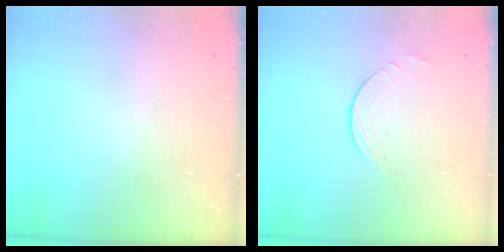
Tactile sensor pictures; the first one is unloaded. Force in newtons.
{"total": 3.9, "press": 3.9, "slide": 0.3}